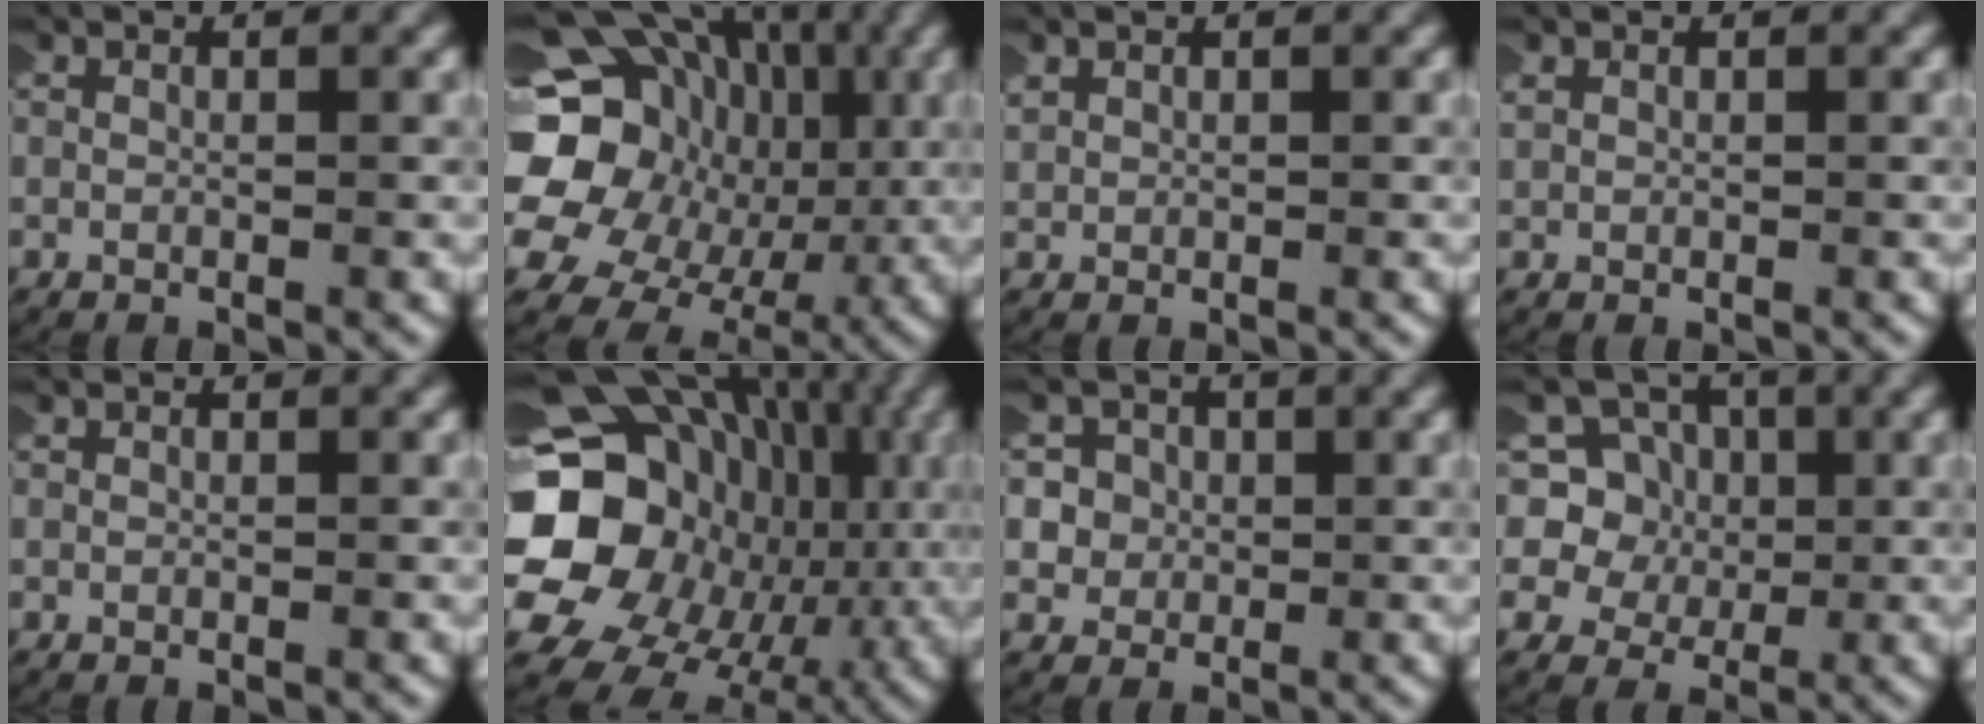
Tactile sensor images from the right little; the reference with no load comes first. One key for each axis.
{"total": 18.2, "fx": 0.4, "fy": 15.5, "fz": 9.5, "tx": -0.212, "ty": -0.037, "tz": 0.004}
{"total": 1.2, "fx": 0.5, "fy": 0.9, "fz": 0.5, "tx": -0.018, "ty": 0.000, "tz": 0.012}
{"total": 0.6, "fx": 0.4, "fy": 0.4, "fz": 0.3, "tx": -0.007, "ty": 0.001, "tz": 0.009}
{"total": 0.0}
{"total": 19.8, "fx": 0.0, "fy": 16.0, "fz": 11.7, "tx": -0.237, "ty": -0.038, "tz": -0.002}
{"total": 6.4, "fx": -1.1, "fy": 6.1, "fz": 1.6, "tx": -0.071, "ty": -0.019, "tz": -0.026}
{"total": 9.5, "fx": -0.4, "fy": 8.9, "fz": 3.5, "tx": -0.122, "ty": -0.034, "tz": -0.008}